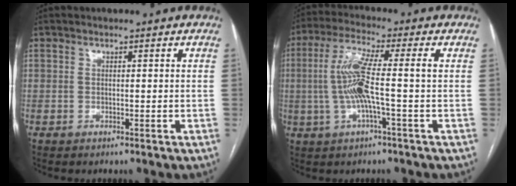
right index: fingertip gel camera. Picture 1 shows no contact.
{"total": 8.6, "force": [-0.5, 0.4, 8.5], "torque": [-0.180, 0.017, -0.016]}